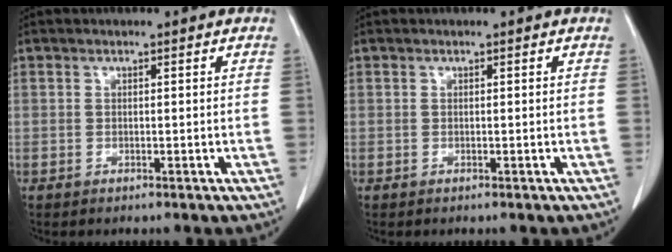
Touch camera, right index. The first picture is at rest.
{"total": 0.0}